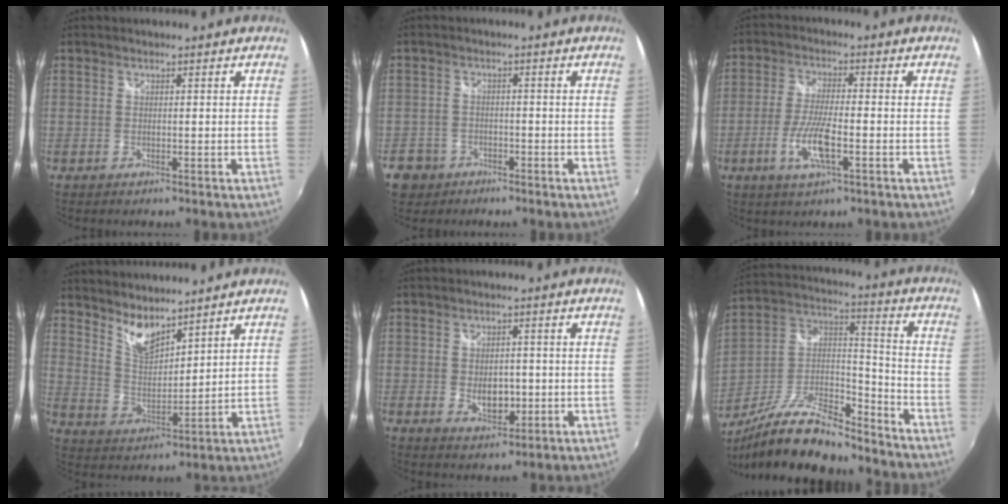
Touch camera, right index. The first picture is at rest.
{"total": 5.6, "force": [-2.7, 4.8, 0.9], "torque": [-0.039, 0.016, -0.044]}
{"total": 8.2, "force": [-3.1, 1.7, 7.4], "torque": [-0.156, -0.009, -0.060]}
{"total": 7.5, "force": [6.2, 2.2, 3.5], "torque": [-0.061, -0.006, 0.122]}
{"total": 5.6, "force": [-0.9, 3.7, 4.1], "torque": [-0.072, -0.007, -0.009]}
{"total": 20.5, "force": [-15.6, 6.9, 11.3], "torque": [-0.227, 0.004, -0.267]}